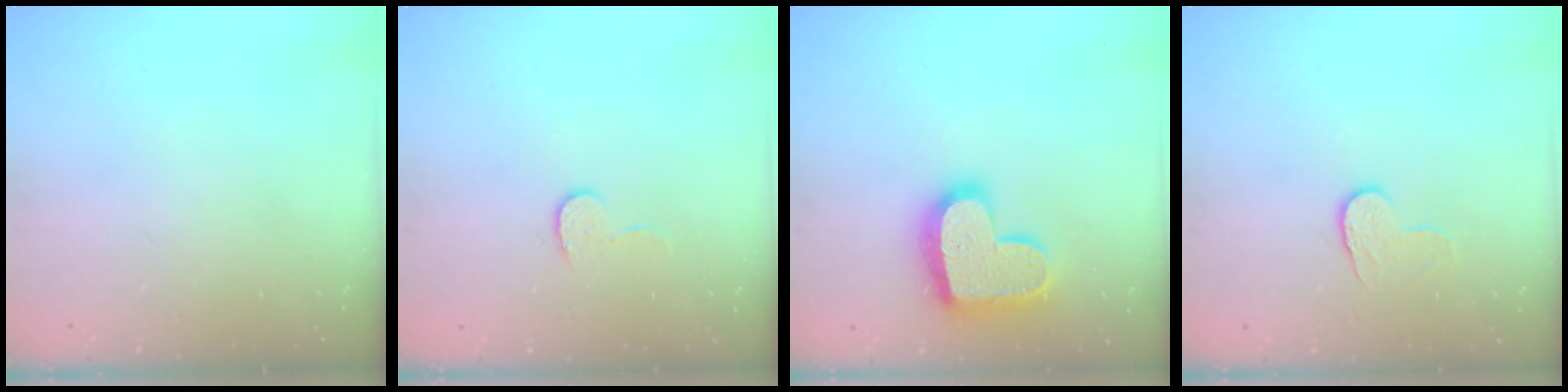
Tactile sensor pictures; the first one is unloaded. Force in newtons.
{"total": 6.2, "press": 6.1, "slide": 0.6}
{"total": 17.7, "press": 17.7, "slide": 1.2}
{"total": 5.0, "press": 4.9, "slide": 0.5}